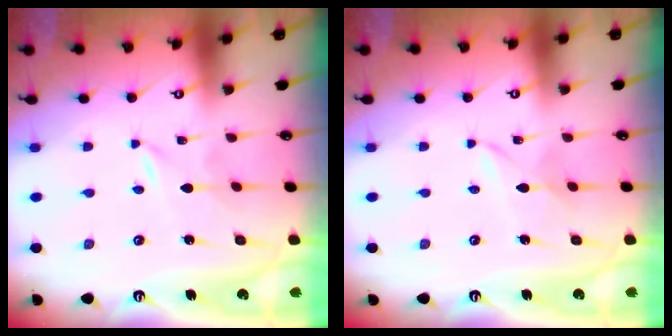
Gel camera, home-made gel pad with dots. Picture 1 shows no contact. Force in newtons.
{"total": 2.5, "press": 2.5, "slide": 0.3}